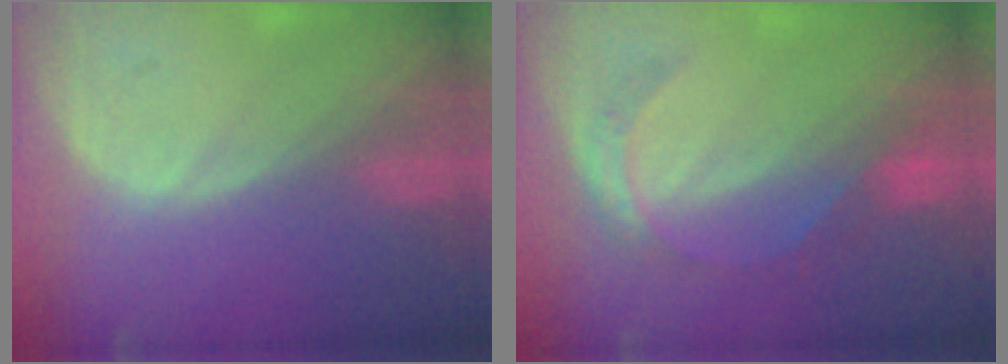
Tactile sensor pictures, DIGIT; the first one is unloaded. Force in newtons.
{"total": 4.7, "press": 4.7, "slide": 0.4}